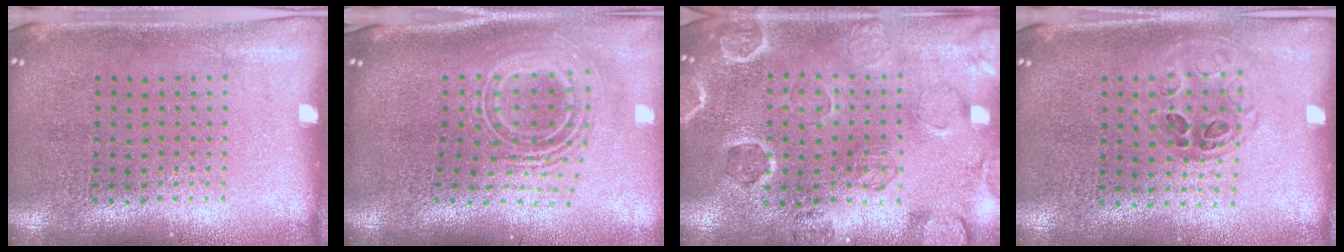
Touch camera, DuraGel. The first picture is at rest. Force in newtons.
{"total": 2.6, "press": 1.8, "slide": 1.9}
{"total": 0.7, "press": 0.7, "slide": 0.4}
{"total": 0.9, "press": 0.9, "slide": 0.3}